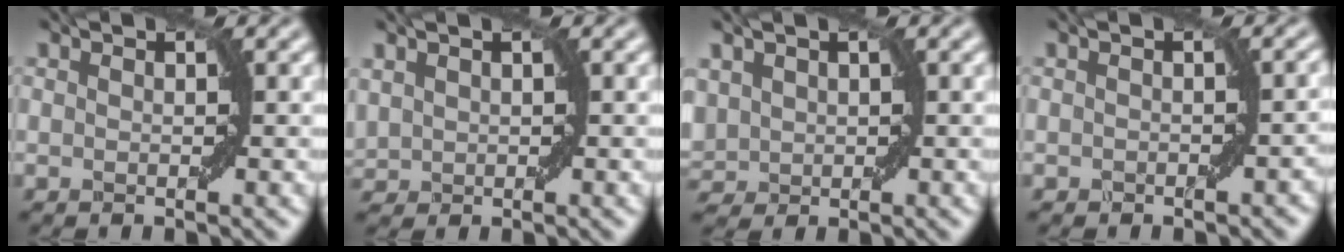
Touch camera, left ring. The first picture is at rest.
{"total": 1.3, "force": [0.6, 1.0, 0.6], "torque": [-0.016, 0.004, 0.017]}
{"total": 2.7, "force": [0.5, 2.3, 1.4], "torque": [-0.034, 0.002, 0.012]}
{"total": 1.2, "force": [-0.9, 0.6, 0.4], "torque": [-0.002, -0.005, -0.015]}